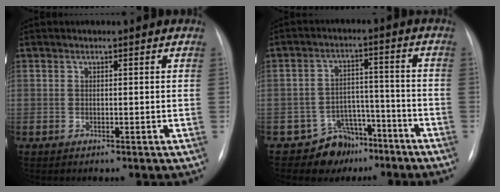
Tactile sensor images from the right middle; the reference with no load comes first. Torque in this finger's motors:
{"motor_torque": [0.35, -0.46, -0.01, -0.01]}